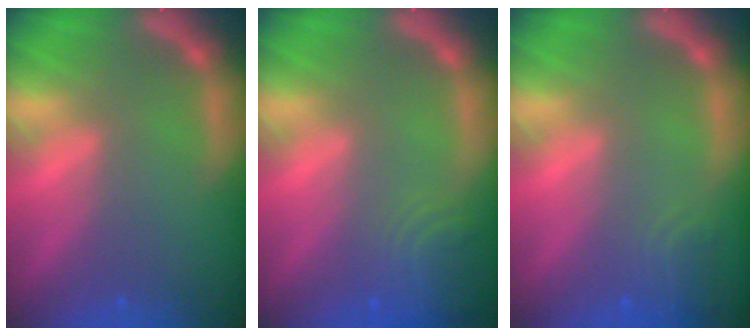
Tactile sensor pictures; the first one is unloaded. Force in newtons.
{"total": 4.5}
{"total": 2.4}